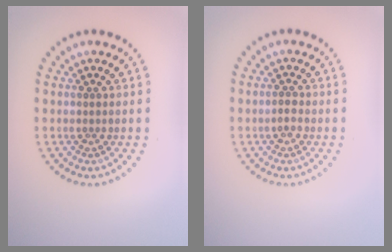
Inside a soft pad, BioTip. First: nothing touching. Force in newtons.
{"total": 1.0, "press": 1.0, "slide": 0.3}